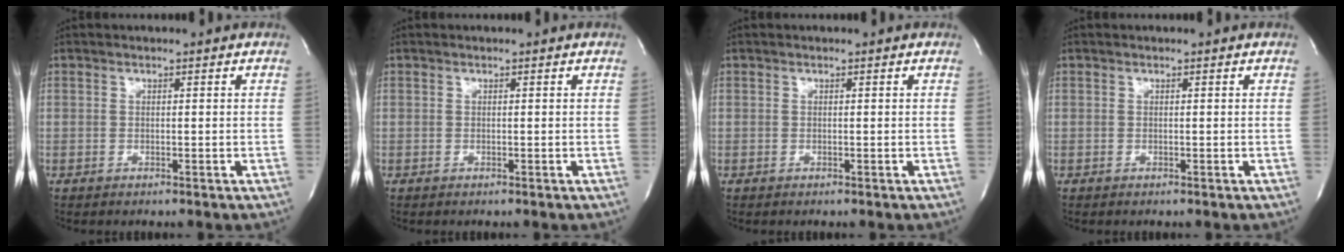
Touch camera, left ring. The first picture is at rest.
{"total": 0.0}
{"total": 0.0}
{"total": 0.0}